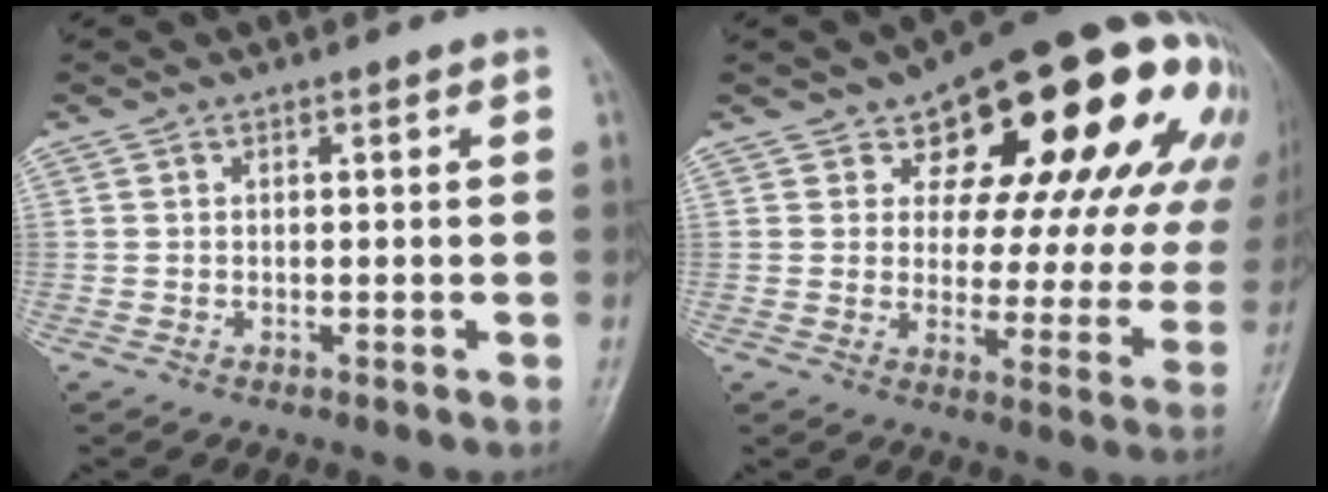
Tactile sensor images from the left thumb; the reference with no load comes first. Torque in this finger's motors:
{"motor_torque": [0.96, 1.00, 1.55, -1.22, 0.11]}